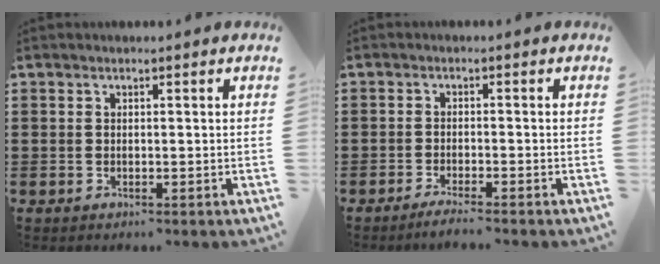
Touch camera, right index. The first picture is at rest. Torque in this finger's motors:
{"motor_torque": [0.98, 0.90, -0.19, 0.00]}